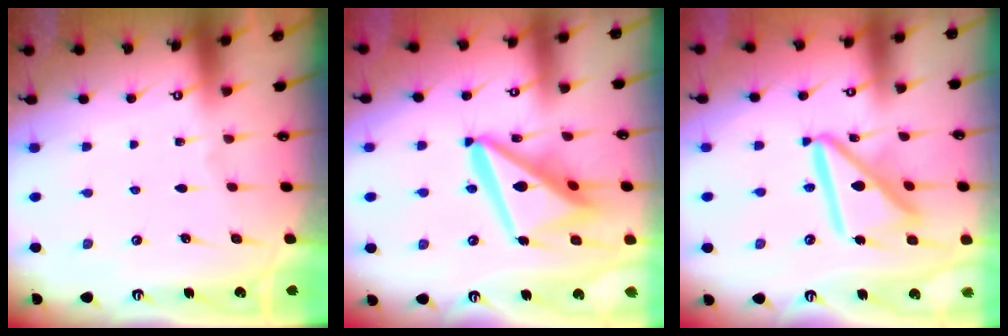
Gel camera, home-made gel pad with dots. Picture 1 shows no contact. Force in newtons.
{"total": 18.0, "press": 17.9, "slide": 2.0}
{"total": 17.6, "press": 17.4, "slide": 2.0}